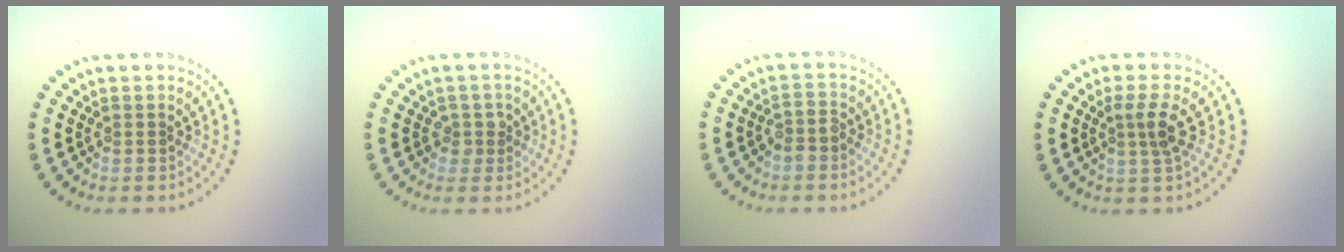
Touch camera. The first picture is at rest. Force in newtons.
{"total": 1.3, "press": 1.2, "slide": 0.6}
{"total": 1.3, "press": 1.1, "slide": 0.6}
{"total": 2.3, "press": 1.8, "slide": 1.5}